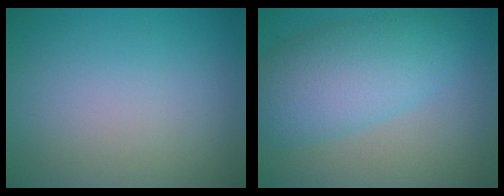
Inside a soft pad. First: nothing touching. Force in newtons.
{"total": 7.1, "press": 7.1, "slide": 0.1}